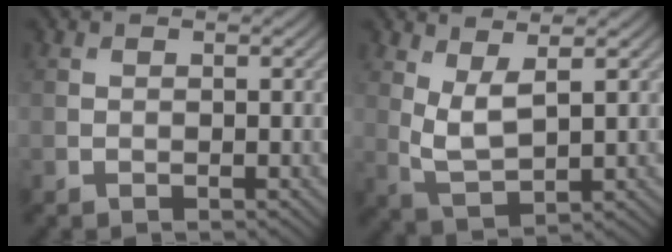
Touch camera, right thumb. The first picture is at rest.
{"total": 4.6, "force": [1.9, 1.6, 3.8], "torque": [-0.091, -0.007, 0.044]}